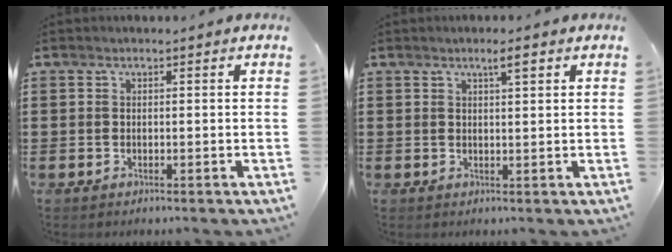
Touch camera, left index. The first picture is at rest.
{"total": 2.8, "force": [1.6, 0.5, 2.2], "torque": [-0.038, 0.001, 0.024]}